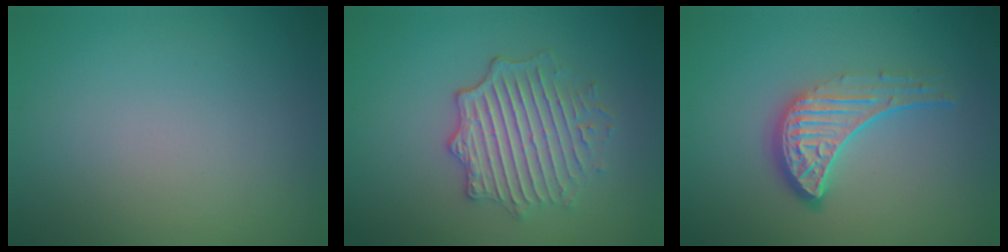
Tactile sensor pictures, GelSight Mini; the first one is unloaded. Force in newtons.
{"total": 4.5, "press": 3.9, "slide": 2.3}
{"total": 4.6, "press": 3.4, "slide": 3.2}